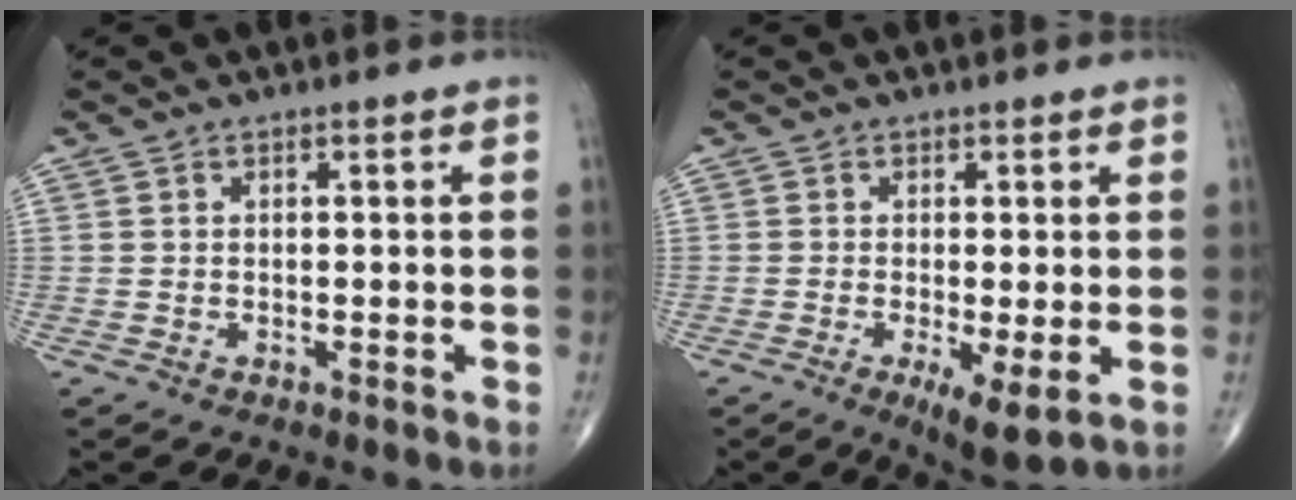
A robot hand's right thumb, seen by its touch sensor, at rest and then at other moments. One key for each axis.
{"total": 5.9, "fx": -1.4, "fy": 1.5, "fz": 5.5, "tx": -0.095, "ty": -0.020, "tz": -0.024}